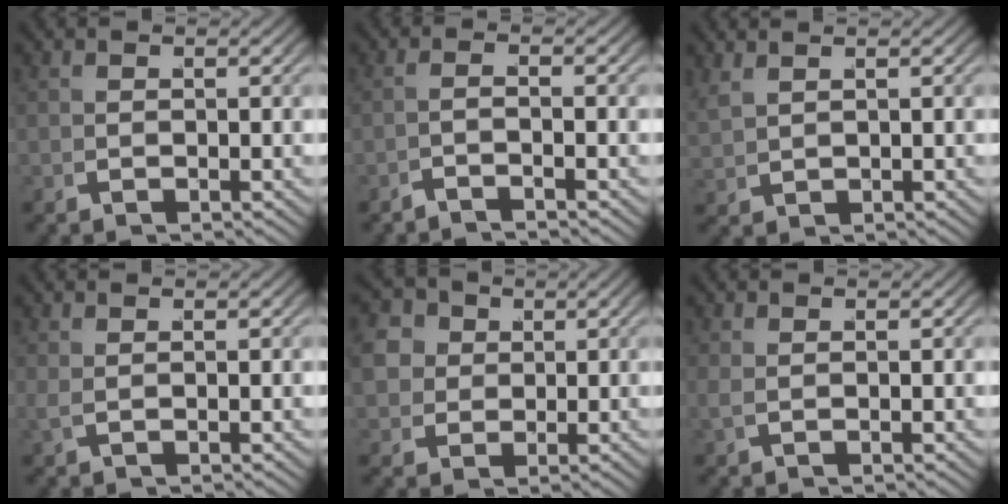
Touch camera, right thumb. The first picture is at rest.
{"total": 1.9, "force": [-1.6, -1.1, -0.2], "torque": [0.018, 0.011, -0.037]}
{"total": 1.6, "force": [1.4, 0.1, 0.7], "torque": [-0.019, 0.008, 0.036]}
{"total": 0.6, "force": [0.5, -0.3, 0.3], "torque": [-0.009, 0.006, 0.013]}
{"total": 8.2, "force": [1.4, 6.9, 4.2], "torque": [-0.093, -0.013, 0.024]}
{"total": 0.6, "force": [0.3, 0.2, 0.4], "torque": [-0.013, 0.004, 0.009]}